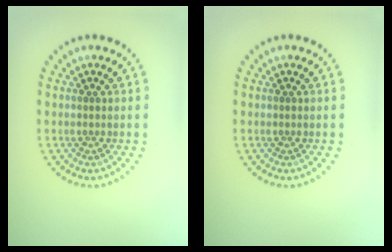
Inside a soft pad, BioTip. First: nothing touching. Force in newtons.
{"total": 0.0}